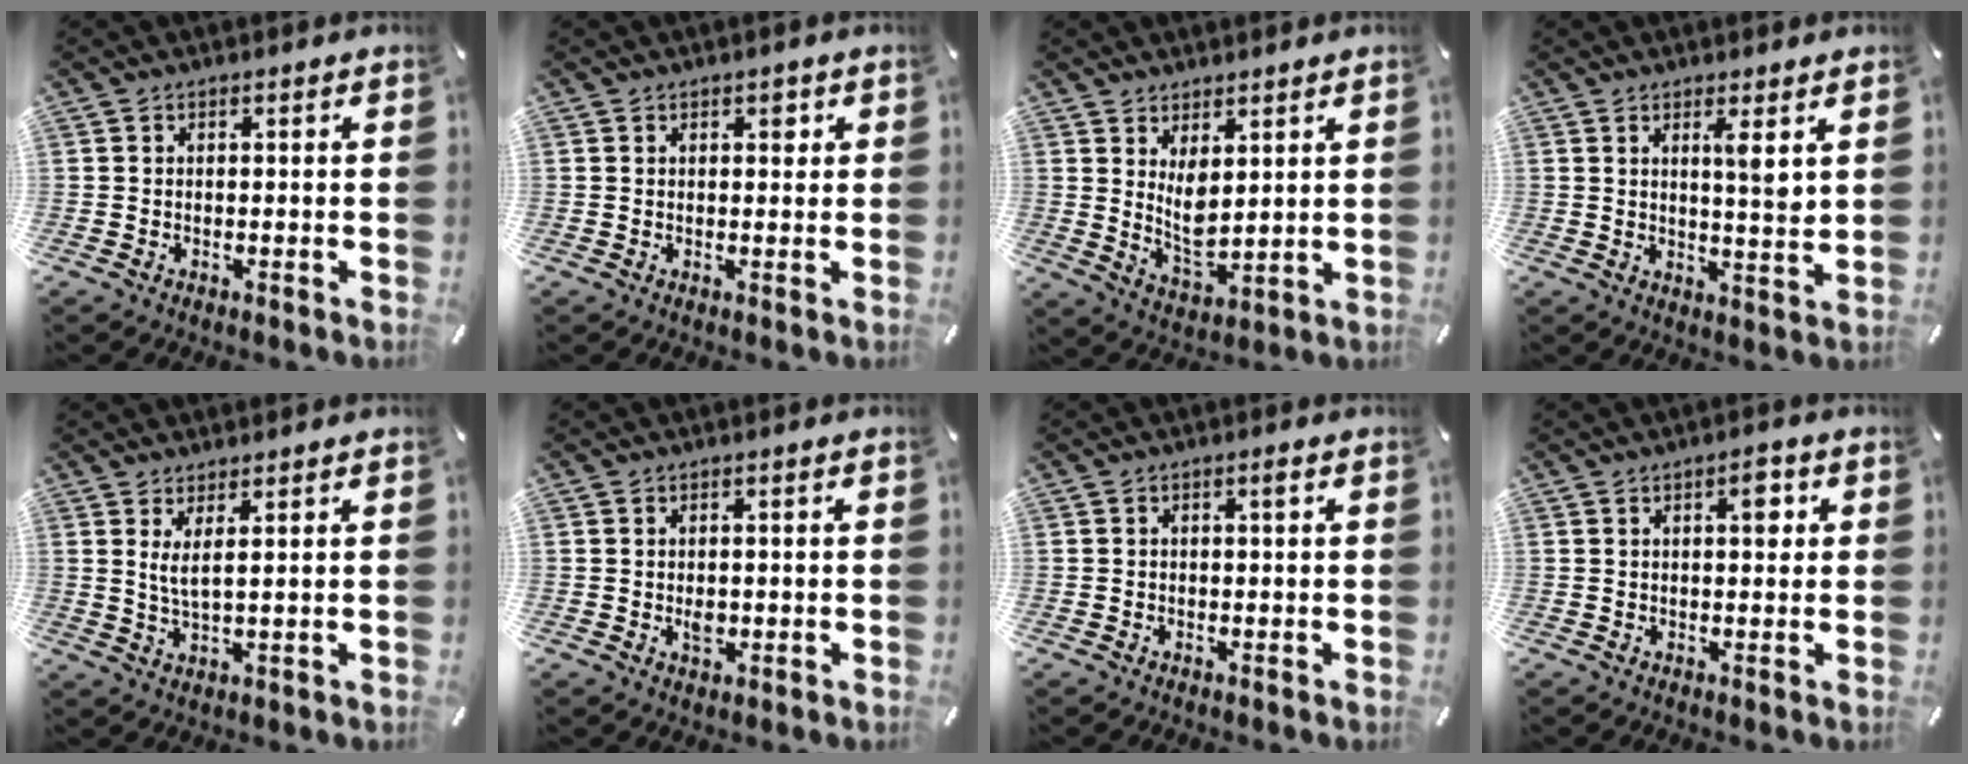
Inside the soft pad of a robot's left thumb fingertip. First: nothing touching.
{"total": 1.8, "force": [0.7, 1.3, 1.1], "torque": [0.000, -0.004, 0.004]}
{"total": 6.6, "force": [2.8, 3.5, 4.9], "torque": [-0.096, -0.021, 0.049]}
{"total": 4.9, "force": [2.4, 0.3, 4.2], "torque": [-0.065, -0.019, 0.034]}
{"total": 3.9, "force": [1.9, 0.3, 3.3], "torque": [-0.068, -0.004, 0.033]}
{"total": 2.6, "force": [-0.4, 1.8, 1.8], "torque": [-0.033, 0.004, -0.006]}
{"total": 1.3, "force": [0.1, 0.6, 1.1], "torque": [-0.021, 0.007, -0.001]}
{"total": 3.8, "force": [0.9, 1.9, 3.1], "torque": [-0.033, -0.002, 0.005]}